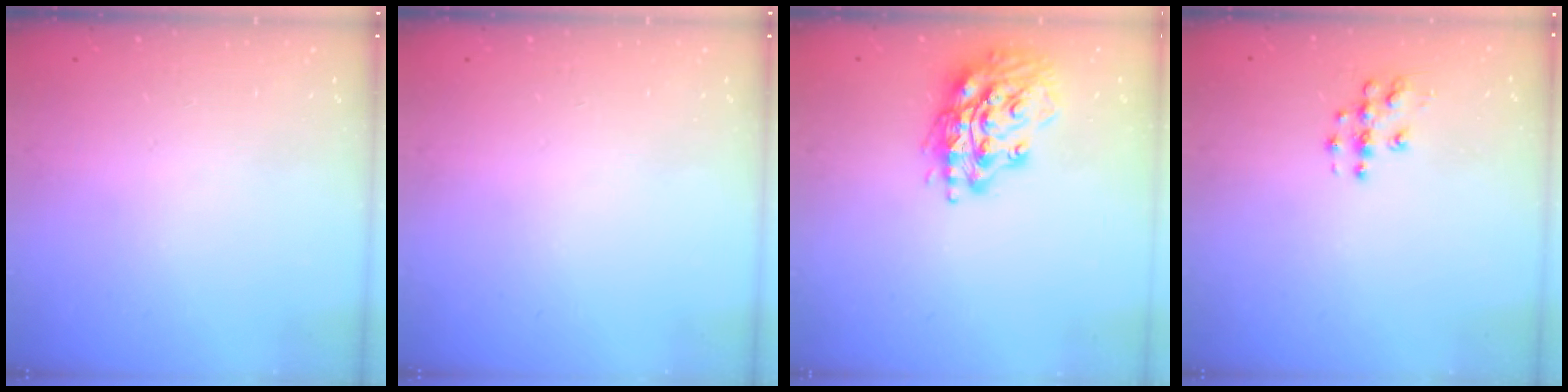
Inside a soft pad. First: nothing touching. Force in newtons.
{"total": 0.0}
{"total": 16.7, "press": 16.5, "slide": 2.3}
{"total": 6.1, "press": 6.1, "slide": 0.3}